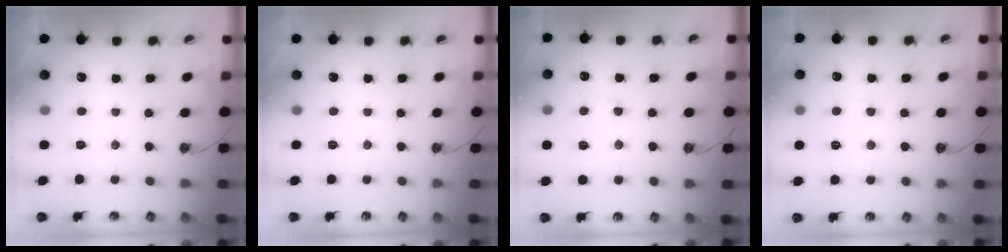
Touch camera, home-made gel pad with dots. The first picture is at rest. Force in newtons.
{"total": 0.0}
{"total": 0.8, "press": 0.4, "slide": 0.7}
{"total": 0.7, "press": 0.5, "slide": 0.5}